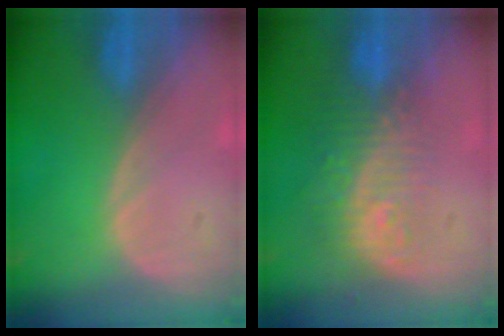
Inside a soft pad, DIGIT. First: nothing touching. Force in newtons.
{"total": 9.7, "press": 8.1, "slide": 5.3}